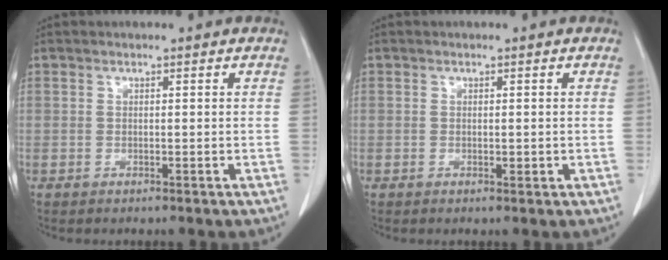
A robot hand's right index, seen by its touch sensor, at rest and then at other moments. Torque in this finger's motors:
{"motor_torque": [-0.11, 0.22, -0.01, 0.01]}